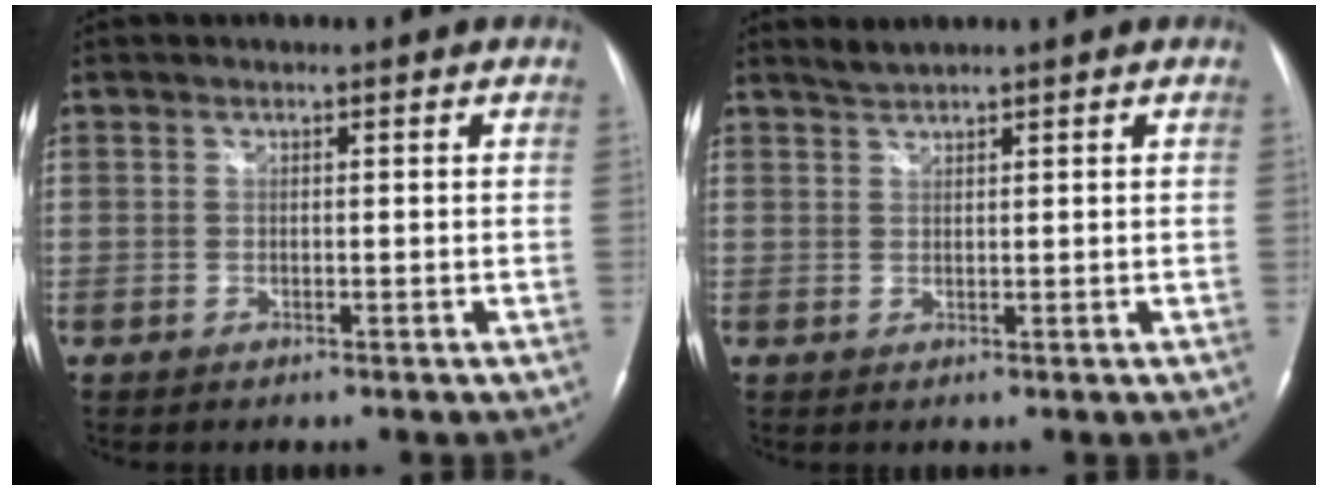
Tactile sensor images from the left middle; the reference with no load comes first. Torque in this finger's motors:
{"motor_torque": [0.10, 0.00, -0.09, 0.00]}